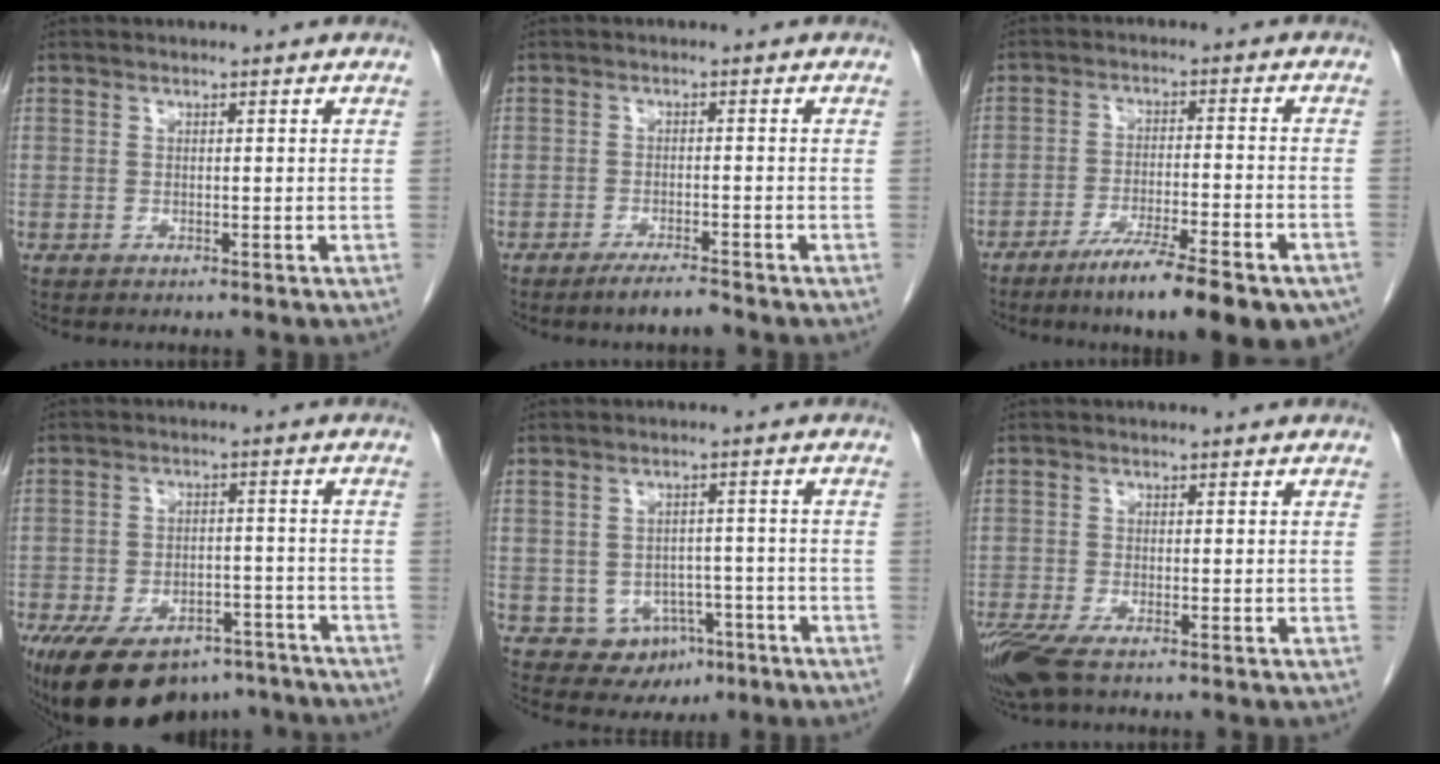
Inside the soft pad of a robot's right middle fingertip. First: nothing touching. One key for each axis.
{"total": 3.1, "fx": -2.6, "fy": 0.1, "fz": 1.8, "tx": -0.033, "ty": -0.004, "tz": -0.045}
{"total": 15.9, "fx": -11.7, "fy": 2.0, "fz": 10.6, "tx": -0.111, "ty": -0.009, "tz": -0.174}
{"total": 15.6, "fx": -11.6, "fy": 7.6, "fz": 7.3, "tx": -0.134, "ty": 0.007, "tz": -0.164}
{"total": 6.0, "fx": -2.7, "fy": 5.0, "fz": 2.0, "tx": -0.020, "ty": 0.010, "tz": -0.024}
{"total": 6.7, "fx": -4.6, "fy": 2.0, "fz": 4.4, "tx": -0.089, "ty": -0.018, "tz": -0.083}